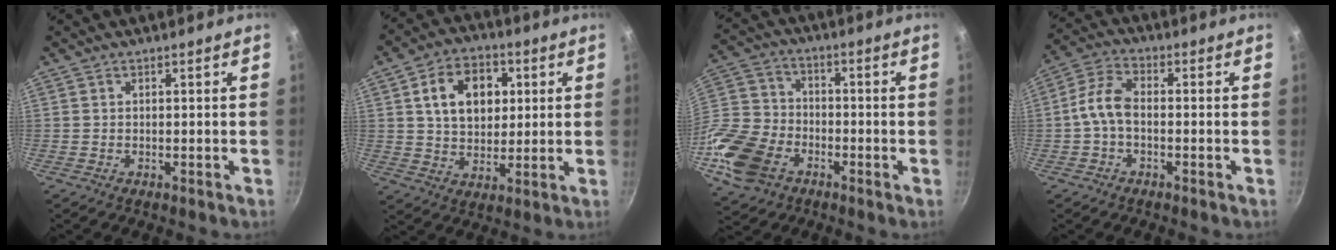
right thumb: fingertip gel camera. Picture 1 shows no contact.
{"total": 13.0, "force": [3.3, 9.2, 8.5], "torque": [-0.104, 0.002, 0.051]}
{"total": 16.8, "force": [-7.0, 11.9, 9.5], "torque": [-0.198, 0.036, -0.150]}
{"total": 6.4, "force": [-1.3, 3.6, 5.1], "torque": [-0.106, 0.031, -0.036]}